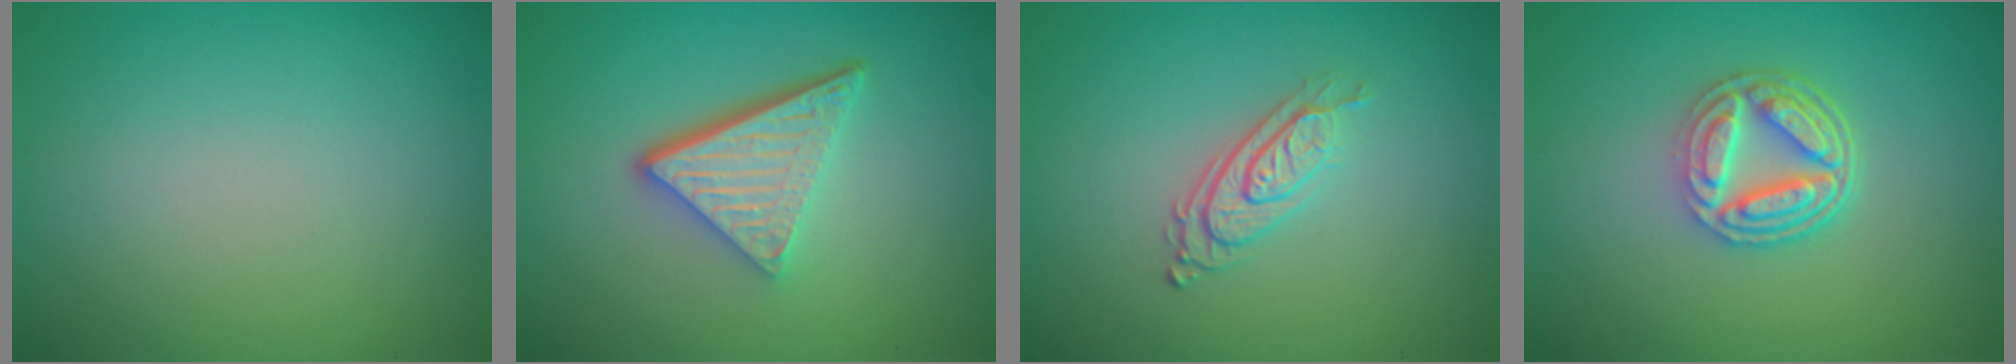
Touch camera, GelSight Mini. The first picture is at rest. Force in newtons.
{"total": 5.3, "press": 3.6, "slide": 3.9}
{"total": 2.8, "press": 2.0, "slide": 1.9}
{"total": 5.1, "press": 3.7, "slide": 3.4}